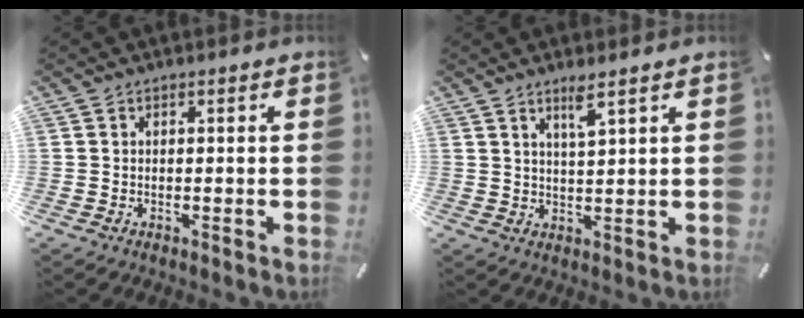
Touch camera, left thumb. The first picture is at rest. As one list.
[{"total": 4.0, "force": [3.0, 0.2, 2.7], "torque": [-0.059, -0.006, 0.051]}]